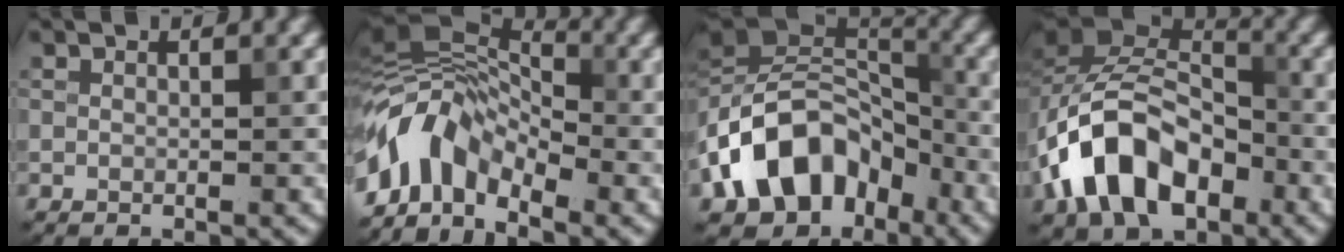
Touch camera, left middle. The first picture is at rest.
{"total": 7.8, "force": [-3.9, 4.4, 5.2], "torque": [-0.088, 0.014, -0.089]}
{"total": 11.9, "force": [-5.3, 8.2, 6.8], "torque": [-0.120, 0.015, -0.110]}
{"total": 10.5, "force": [-4.2, 6.8, 6.8], "torque": [-0.121, 0.015, -0.086]}